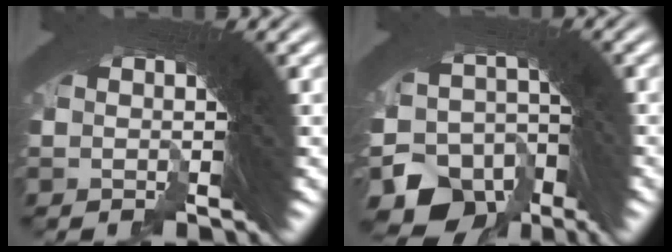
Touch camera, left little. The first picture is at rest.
{"total": 14.4, "force": [-5.2, 10.7, 8.2], "torque": [-0.206, -0.076, -0.061]}